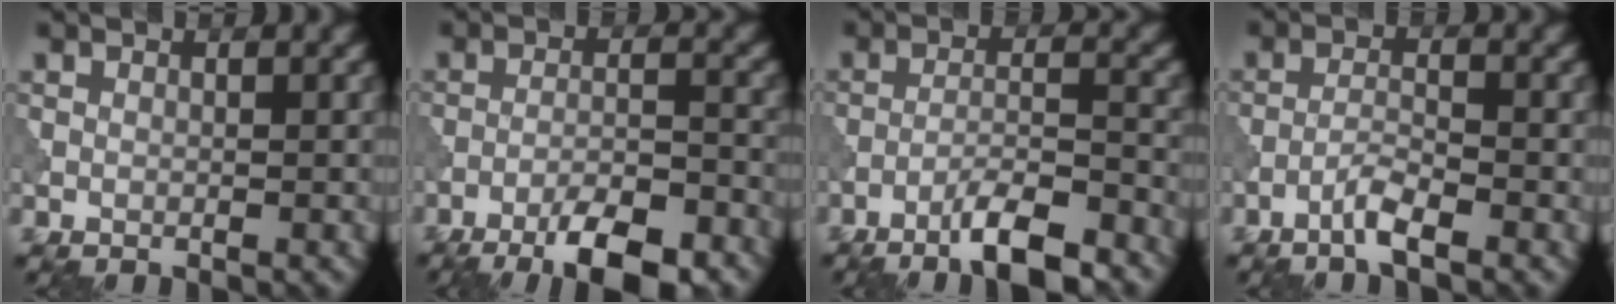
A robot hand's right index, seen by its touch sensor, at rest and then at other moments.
{"total": 7.3, "force": [-5.2, 1.7, 4.9], "torque": [-0.077, 0.003, -0.083]}
{"total": 5.8, "force": [-4.2, 0.8, 3.9], "torque": [-0.065, 0.008, -0.074]}
{"total": 2.3, "force": [-1.7, 0.1, 1.6], "torque": [-0.033, 0.007, -0.041]}